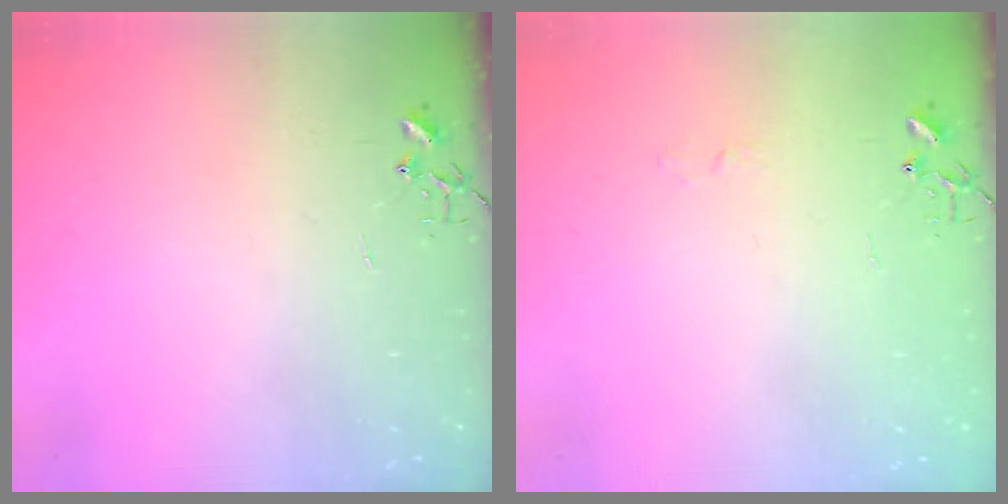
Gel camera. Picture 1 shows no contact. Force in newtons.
{"total": 3.6, "press": 3.6, "slide": 0.4}